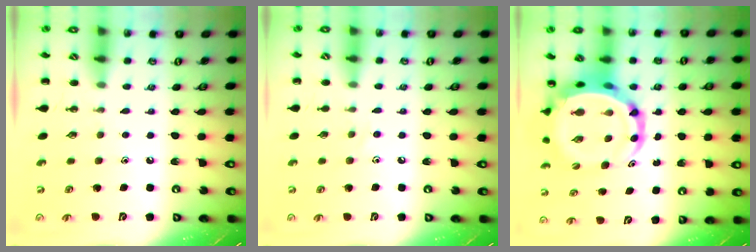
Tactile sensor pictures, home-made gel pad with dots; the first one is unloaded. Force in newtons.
{"total": 4.4, "press": 4.2, "slide": 1.6}
{"total": 10.2, "press": 9.8, "slide": 2.9}